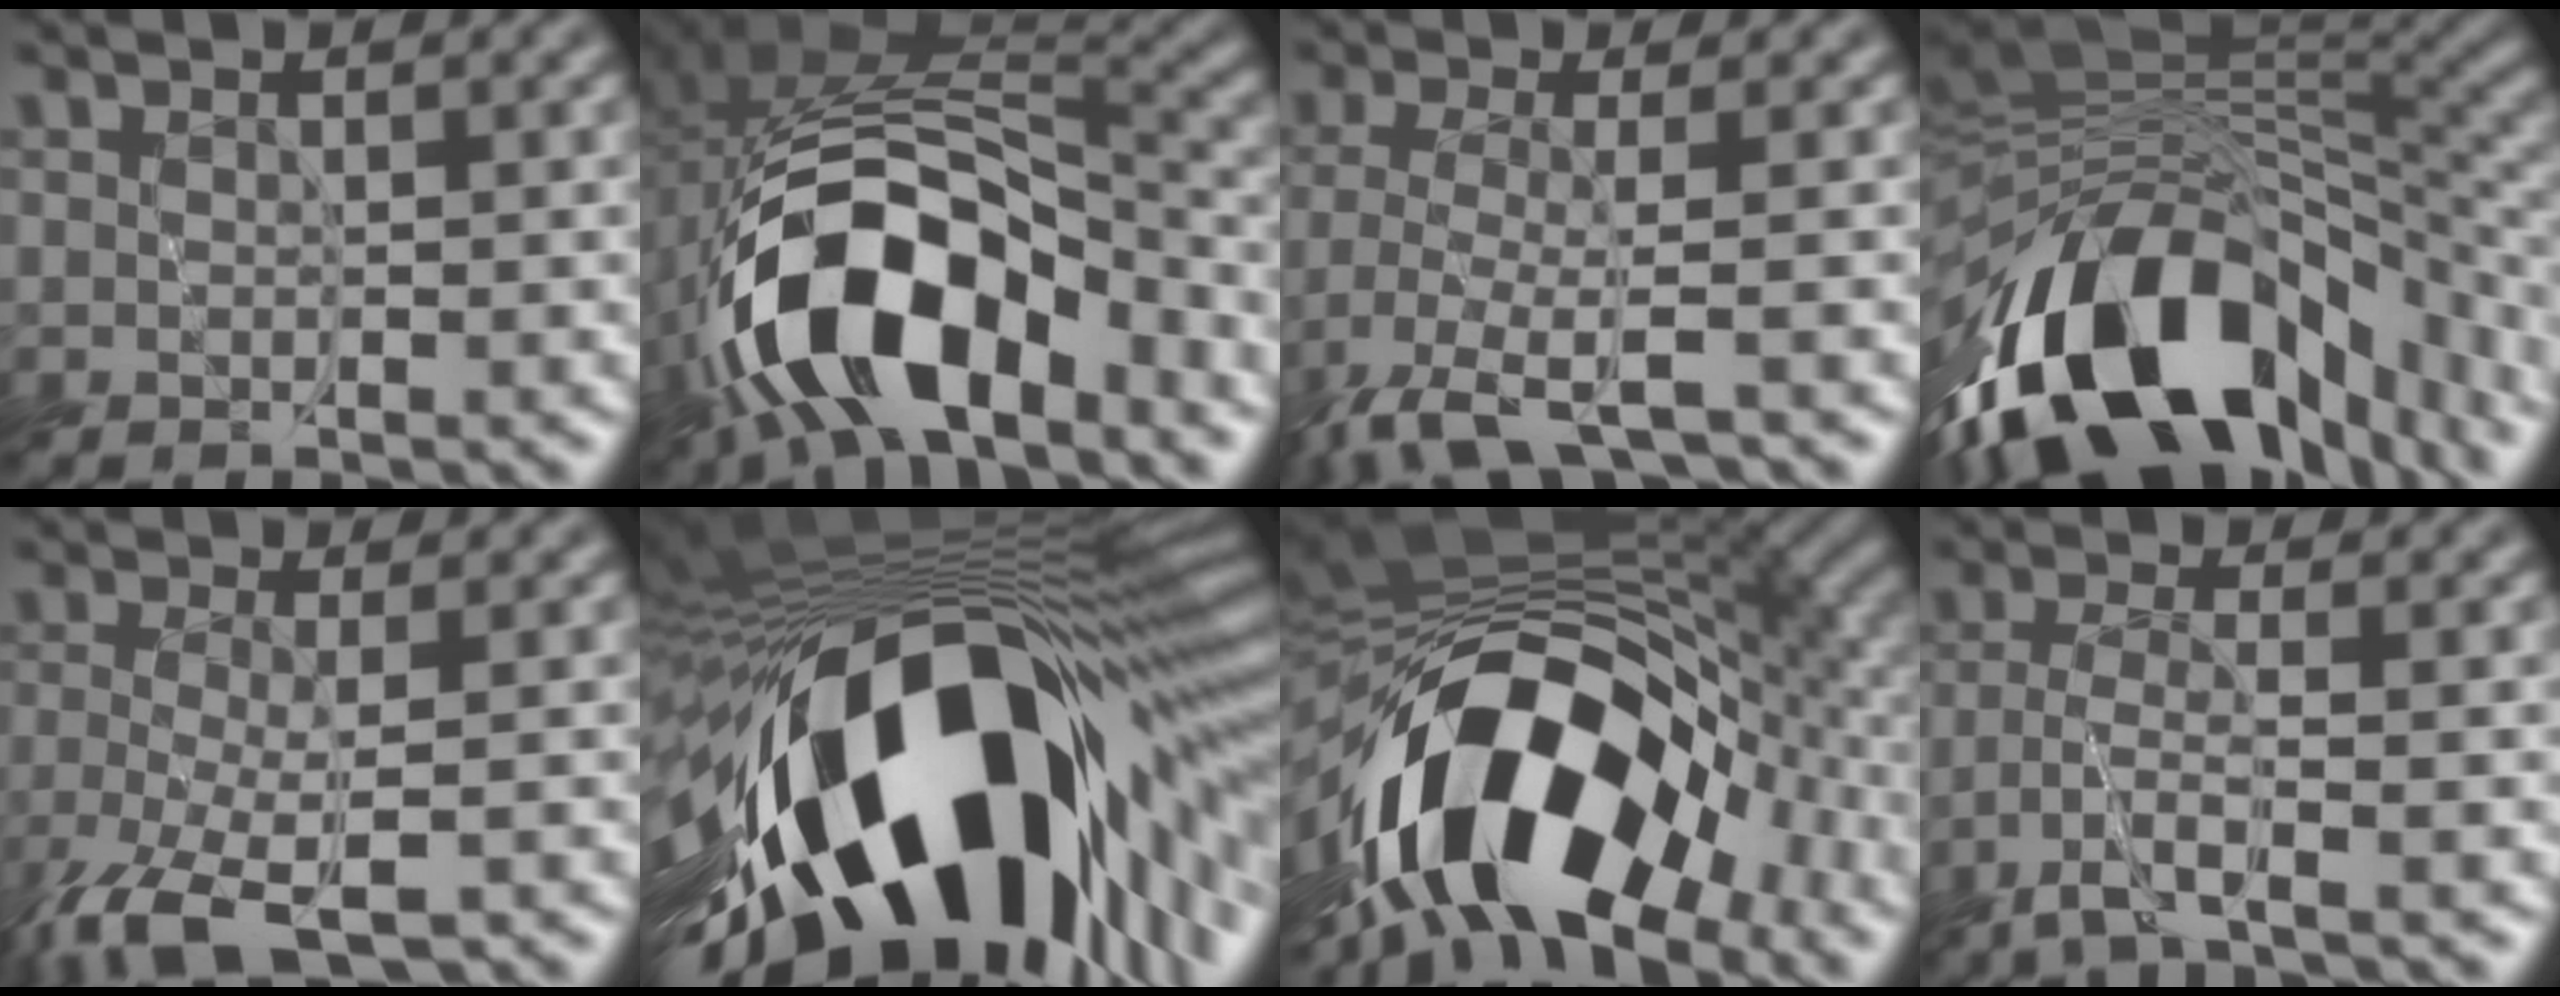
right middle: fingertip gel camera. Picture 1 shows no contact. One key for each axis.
{"total": 13.9, "fx": -6.3, "fy": 7.1, "fz": 10.2, "tx": -0.181, "ty": -0.006, "tz": -0.107}
{"total": 4.9, "fx": -3.7, "fy": 0.5, "fz": 3.3, "tx": -0.067, "ty": -0.014, "tz": -0.082}
{"total": 15.6, "fx": -7.6, "fy": 7.6, "fz": 11.4, "tx": -0.192, "ty": -0.009, "tz": -0.120}
{"total": 6.2, "fx": -4.0, "fy": 1.5, "fz": 4.4, "tx": -0.100, "ty": -0.017, "tz": -0.081}
{"total": 19.1, "fx": -5.7, "fy": 8.1, "fz": 16.3, "tx": -0.268, "ty": -0.016, "tz": -0.101}
{"total": 15.3, "fx": -7.1, "fy": 7.6, "fz": 11.3, "tx": -0.173, "ty": 0.000, "tz": -0.126}
{"total": 3.1, "fx": -2.2, "fy": -0.1, "fz": 2.2, "tx": -0.046, "ty": -0.001, "tz": -0.052}